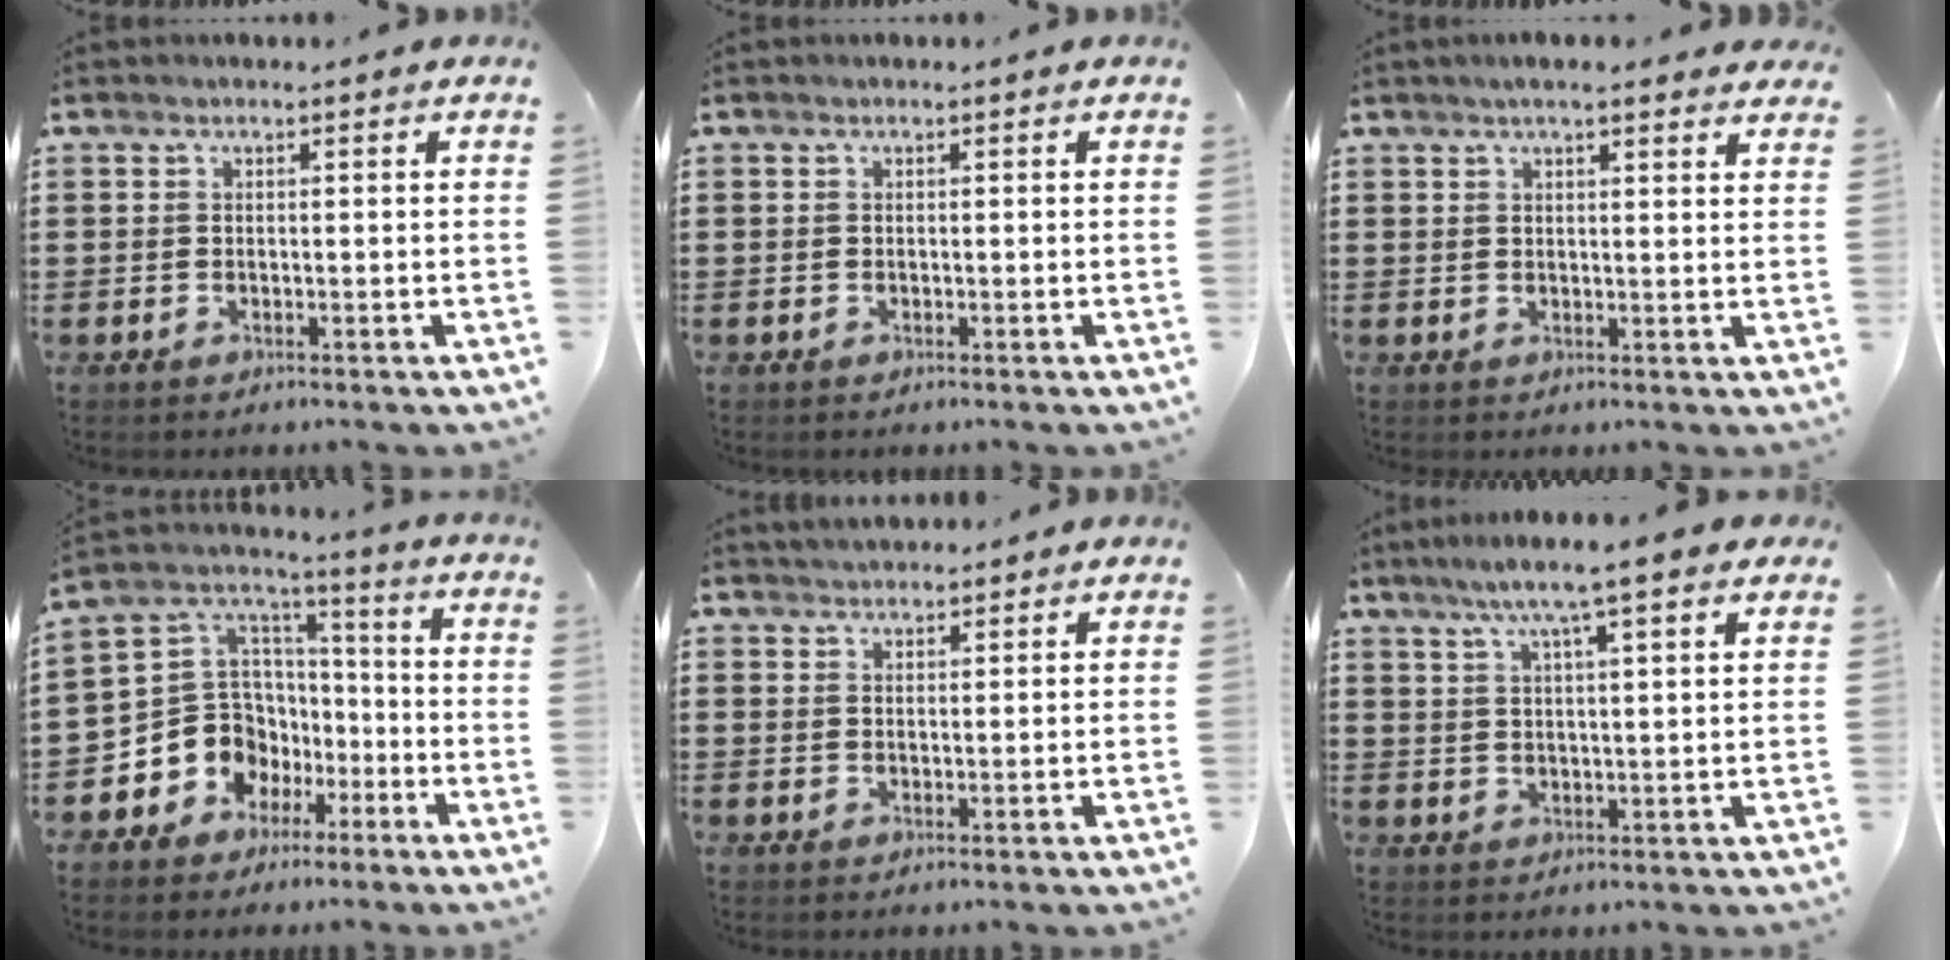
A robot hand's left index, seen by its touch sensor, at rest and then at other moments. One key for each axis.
{"total": 0.0}
{"total": 3.0, "fx": 2.5, "fy": 0.5, "fz": 1.7, "tx": -0.038, "ty": 0.004, "tz": 0.045}
{"total": 10.5, "fx": -4.0, "fy": 9.4, "fz": 2.5, "tx": -0.094, "ty": -0.004, "tz": -0.067}
{"total": 1.8, "fx": 1.8, "fy": 0.4, "fz": 0.2, "tx": -0.007, "ty": 0.003, "tz": 0.035}
{"total": 7.0, "fx": 5.1, "fy": 0.5, "fz": 4.9, "tx": -0.108, "ty": -0.001, "tz": 0.087}